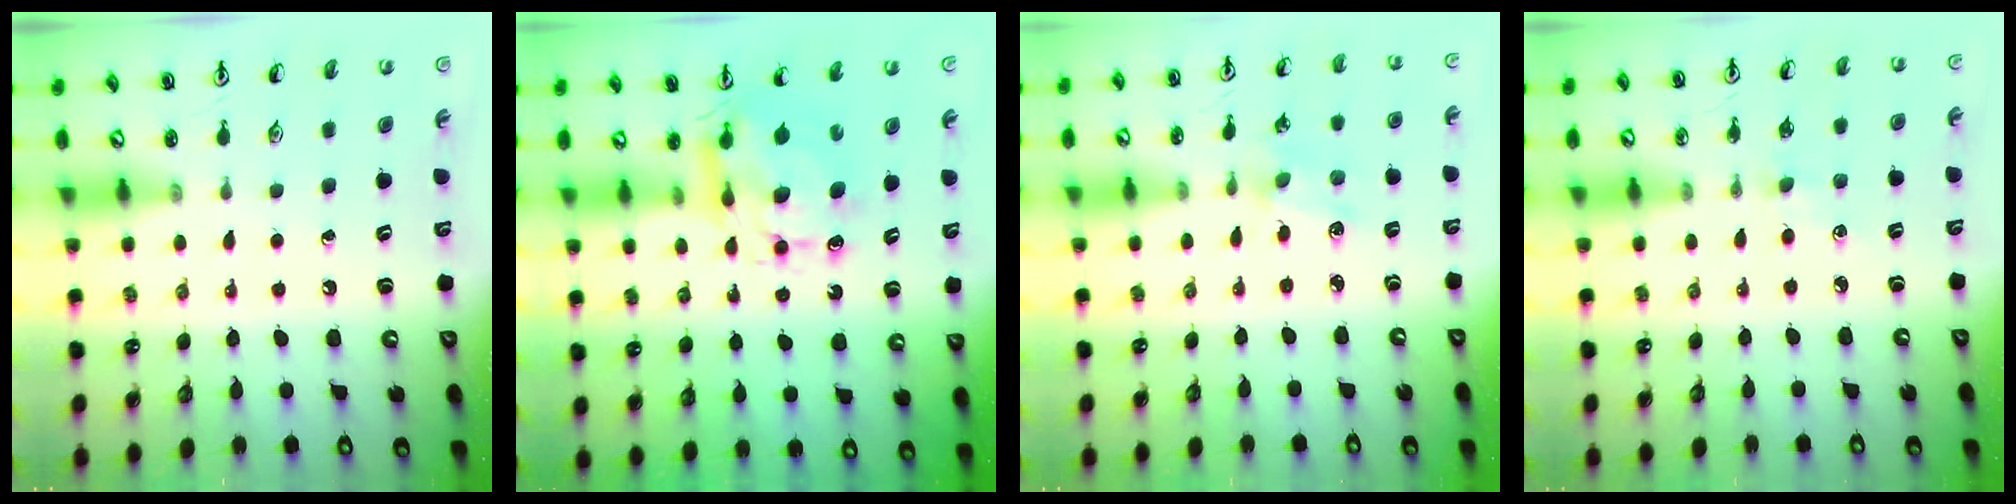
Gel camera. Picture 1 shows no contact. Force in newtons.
{"total": 8.5, "press": 8.5, "slide": 0.8}
{"total": 1.6, "press": 1.5, "slide": 0.4}
{"total": 2.0, "press": 2.0, "slide": 0.3}